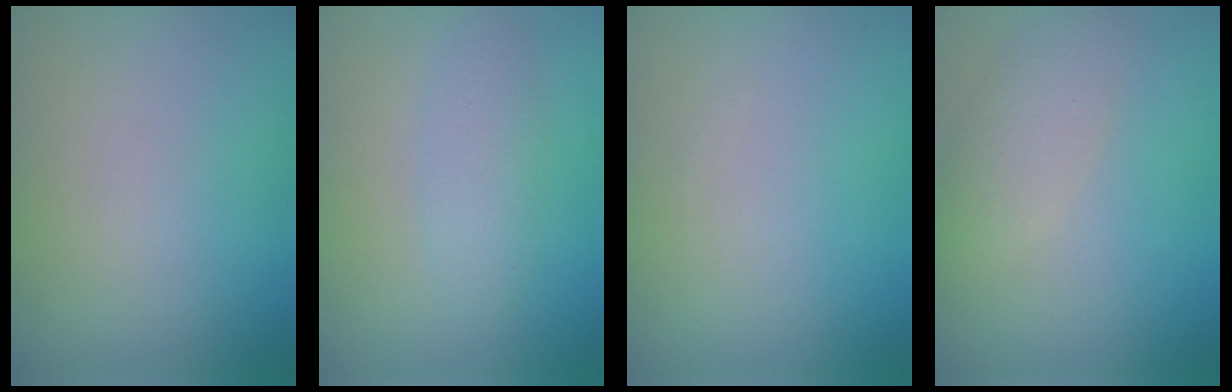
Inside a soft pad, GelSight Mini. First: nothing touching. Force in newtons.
{"total": 2.3, "press": 2.3, "slide": 0.1}
{"total": 0.0}
{"total": 2.8, "press": 2.8, "slide": 0.2}